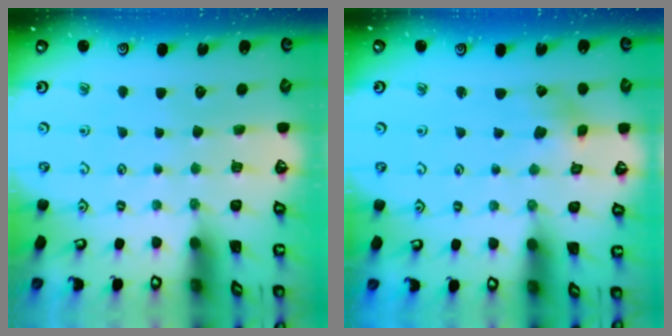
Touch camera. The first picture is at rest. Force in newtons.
{"total": 2.7, "press": 2.6, "slide": 0.3}